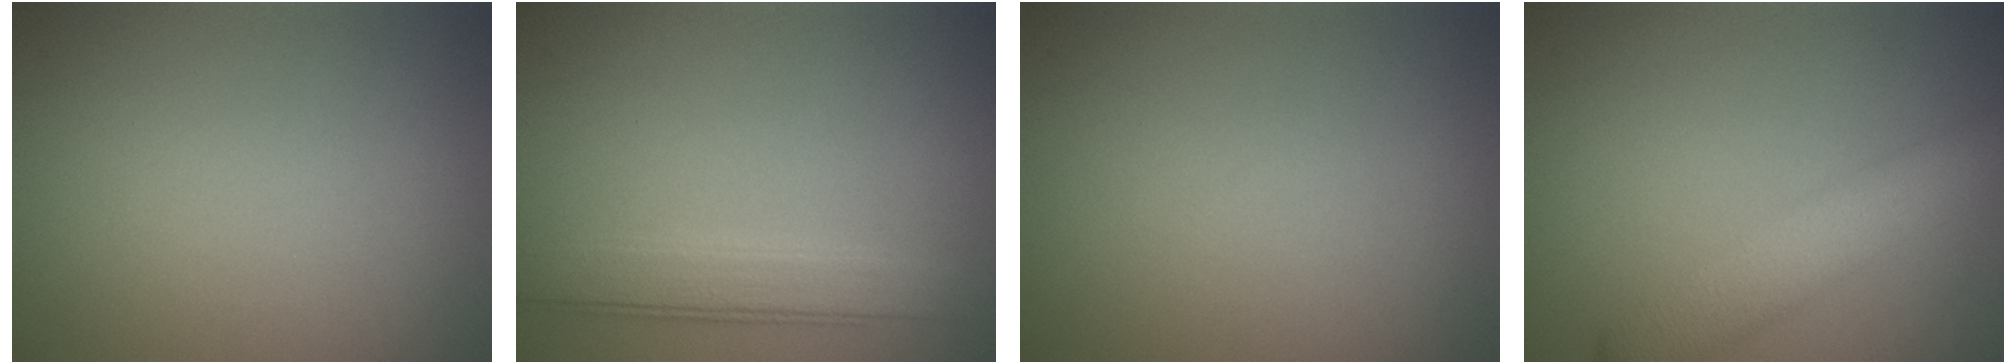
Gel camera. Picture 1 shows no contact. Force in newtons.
{"total": 3.6, "press": 3.6, "slide": 0.3}
{"total": 0.0}
{"total": 4.4, "press": 4.4, "slide": 0.4}